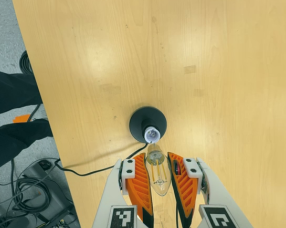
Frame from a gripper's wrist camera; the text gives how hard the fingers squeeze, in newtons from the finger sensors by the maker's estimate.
{"total": 21.1, "left": 24.0, "right": 18.1}